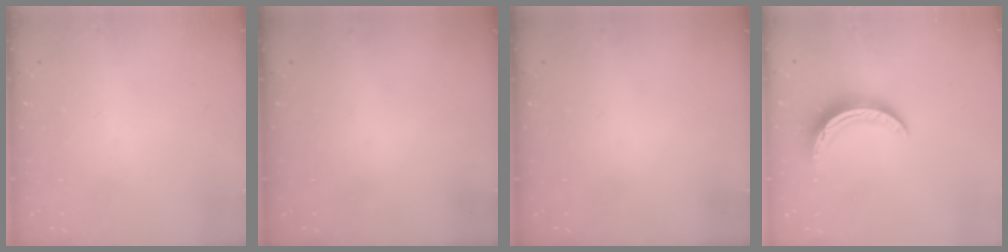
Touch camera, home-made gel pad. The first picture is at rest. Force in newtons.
{"total": 0.0}
{"total": 0.0}
{"total": 11.0, "press": 11.0, "slide": 0.5}